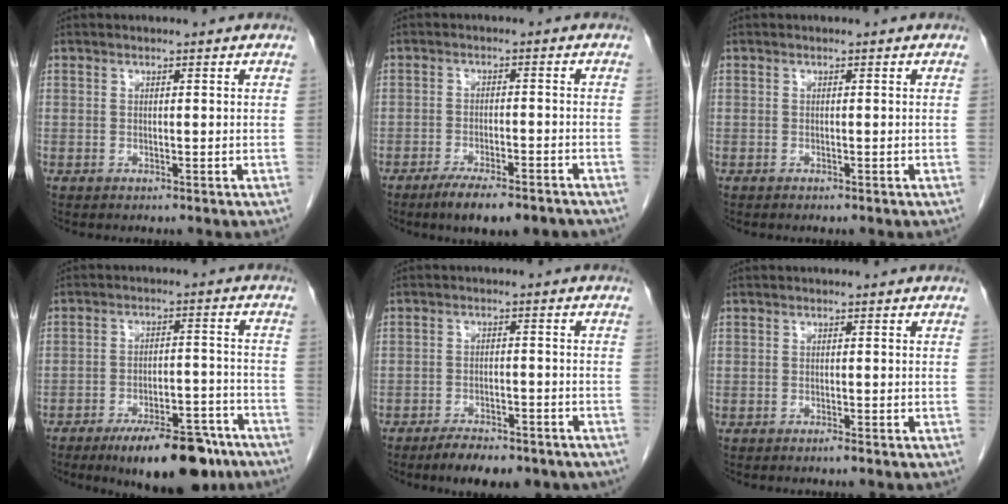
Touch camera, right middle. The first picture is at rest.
{"total": 8.8, "force": [-6.9, 1.9, 5.2], "torque": [-0.071, -0.010, -0.102]}
{"total": 0.5, "force": [-0.5, 0.1, 0.3], "torque": [-0.011, -0.002, -0.006]}
{"total": 14.3, "force": [-10.6, 4.3, 8.6], "torque": [-0.093, 0.014, -0.159]}
{"total": 8.1, "force": [-6.4, 2.8, 4.2], "torque": [-0.057, 0.001, -0.089]}
{"total": 0.7, "force": [-0.5, 0.0, 0.4], "torque": [-0.007, -0.001, -0.008]}